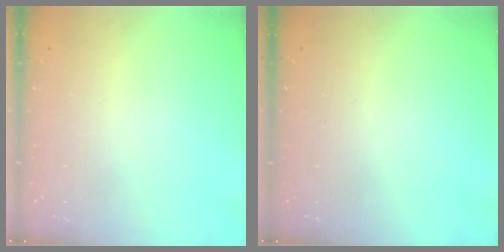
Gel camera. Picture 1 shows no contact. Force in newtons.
{"total": 0.0}